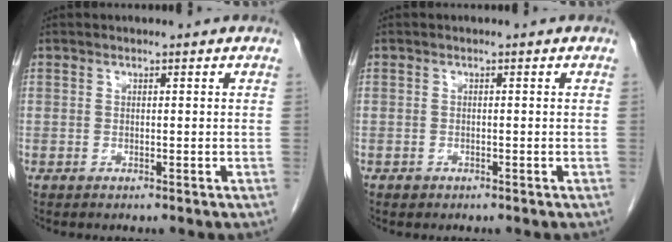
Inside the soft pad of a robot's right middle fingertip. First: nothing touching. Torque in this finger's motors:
{"motor_torque": [0.10, -0.04, -0.02, 0.01]}